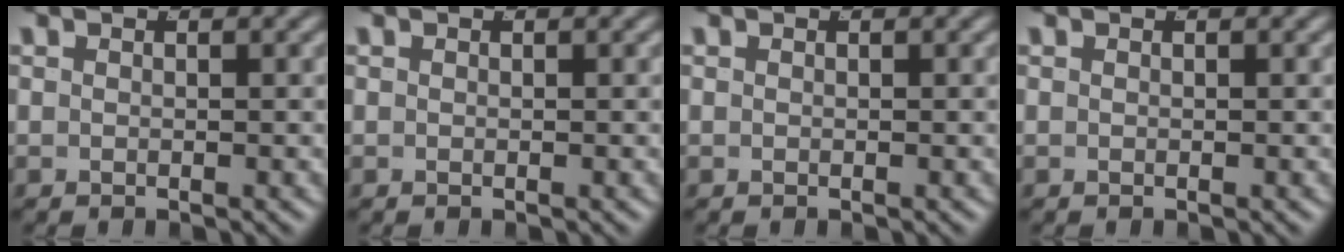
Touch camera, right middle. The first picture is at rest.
{"total": 0.0}
{"total": 0.0}
{"total": 0.0}